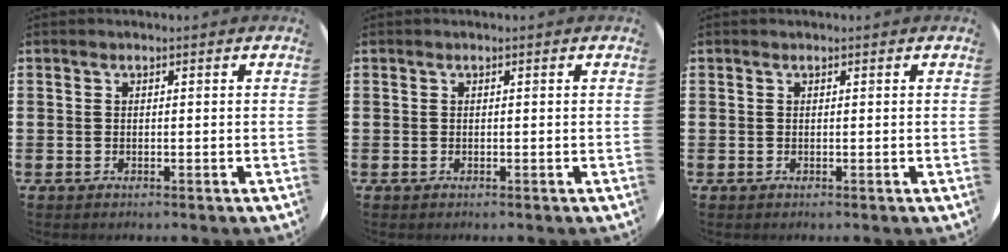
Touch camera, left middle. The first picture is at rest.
{"total": 0.0}
{"total": 0.0}